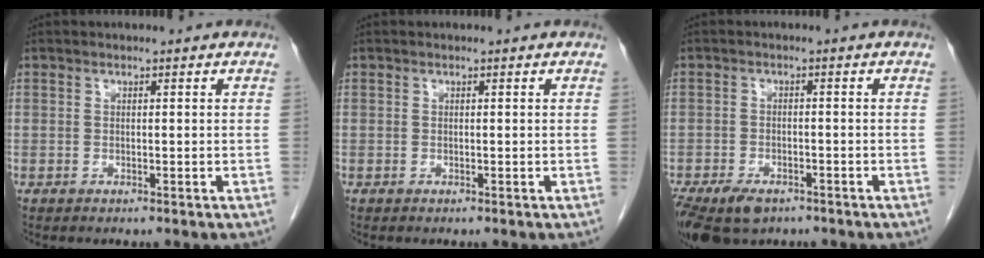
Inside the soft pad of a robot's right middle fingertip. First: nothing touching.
{"total": 0.0}
{"total": 10.1, "force": [-6.7, 5.3, 5.4], "torque": [-0.111, -0.010, -0.103]}